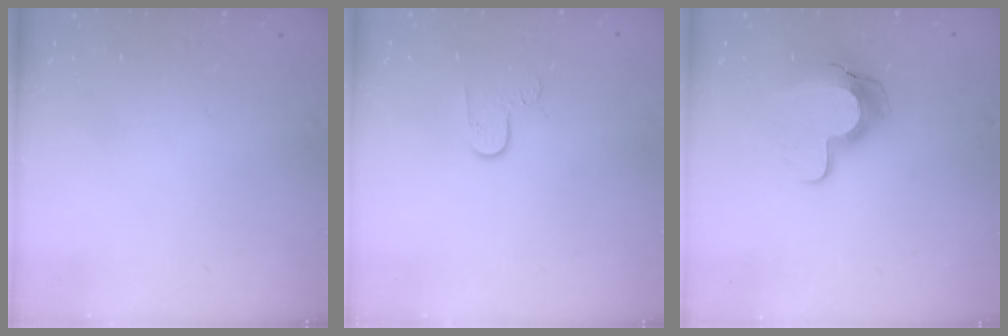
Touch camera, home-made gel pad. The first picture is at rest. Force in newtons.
{"total": 6.0, "press": 6.0, "slide": 0.5}
{"total": 12.6, "press": 12.5, "slide": 1.1}